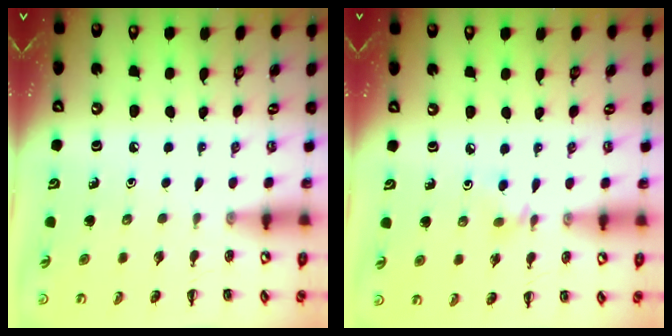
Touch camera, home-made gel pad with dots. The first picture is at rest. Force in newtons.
{"total": 4.0, "press": 3.8, "slide": 1.2}